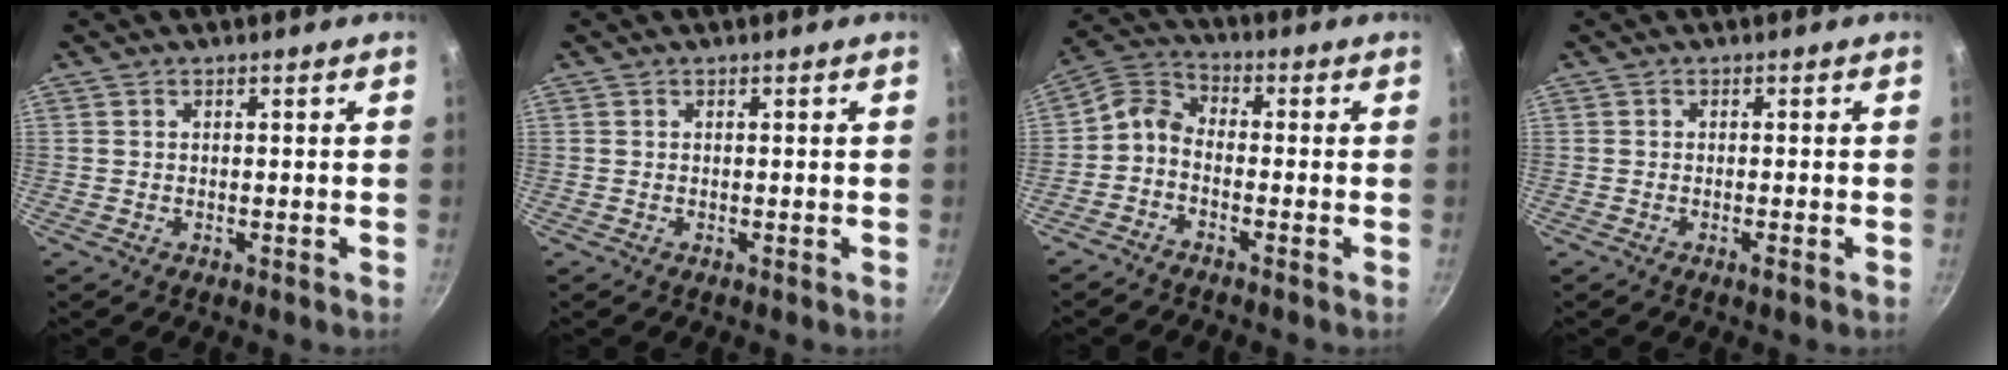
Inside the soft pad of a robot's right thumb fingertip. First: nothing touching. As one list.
[{"total": 0.0}, {"total": 5.1, "force": [-2.2, 3.2, 3.3], "torque": [-0.080, 0.040, -0.059]}, {"total": 1.2, "force": [-0.7, 0.1, 1.0], "torque": [-0.028, 0.003, -0.012]}]